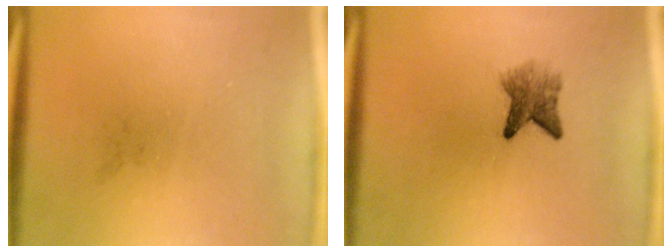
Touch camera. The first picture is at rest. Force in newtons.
{"total": 3.6}